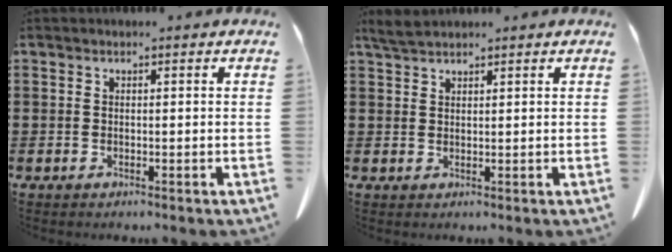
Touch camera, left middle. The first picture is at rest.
{"total": 2.6, "force": [2.2, 0.5, 1.3], "torque": [-0.032, 0.004, 0.042]}